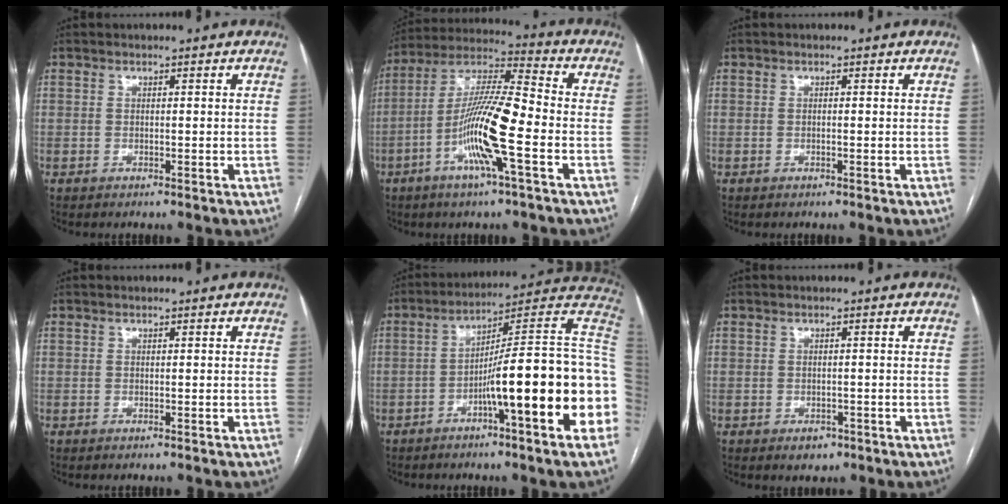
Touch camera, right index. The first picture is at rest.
{"total": 14.3, "force": [-4.6, 0.8, 13.6], "torque": [-0.265, 0.004, -0.090]}
{"total": 0.0}
{"total": 0.0}
{"total": 20.3, "force": [-5.0, 0.7, 19.7], "torque": [-0.199, 0.032, -0.071]}
{"total": 2.2, "force": [-1.3, 1.5, 1.0], "torque": [-0.010, 0.002, -0.011]}